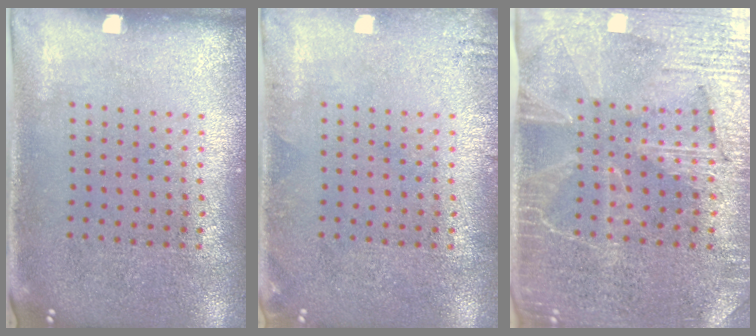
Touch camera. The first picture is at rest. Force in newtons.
{"total": 1.0, "press": 1.0, "slide": 0.2}
{"total": 4.0, "press": 3.6, "slide": 1.6}